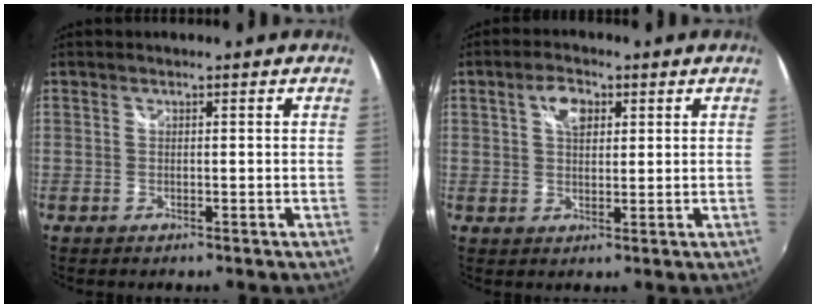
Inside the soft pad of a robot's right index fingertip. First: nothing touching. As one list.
[{"total": 4.7, "force": [1.8, 2.7, 3.4], "torque": [-0.057, 0.011, 0.032]}]